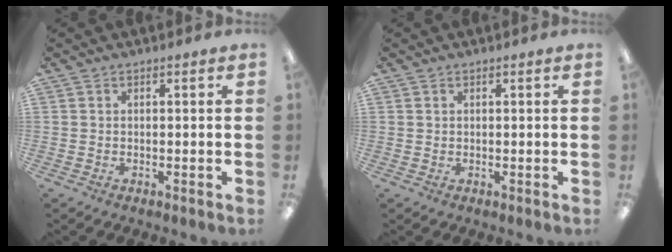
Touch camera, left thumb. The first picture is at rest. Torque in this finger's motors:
{"motor_torque": [-0.15, 0.00, 0.11, -0.03, 0.00]}